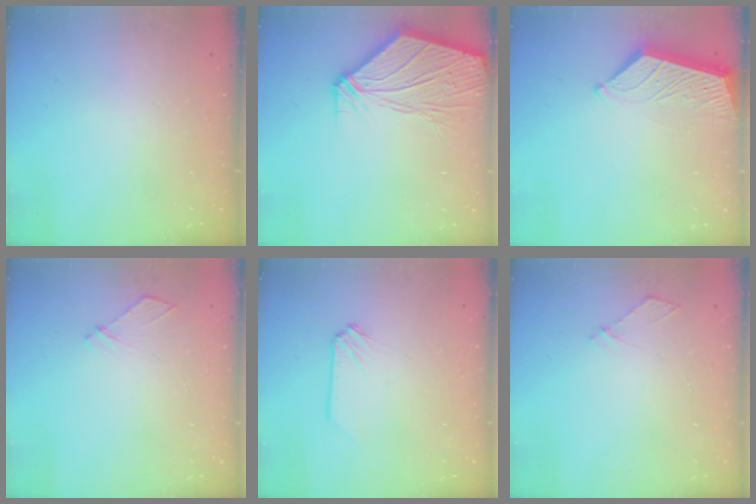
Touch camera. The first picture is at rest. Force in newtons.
{"total": 12.0, "press": 11.9, "slide": 1.6}
{"total": 6.3, "press": 6.2, "slide": 0.5}
{"total": 3.9, "press": 3.9, "slide": 0.5}
{"total": 0.0}
{"total": 4.2, "press": 4.1, "slide": 0.6}